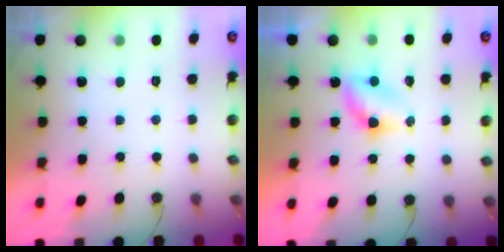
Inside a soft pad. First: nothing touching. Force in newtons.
{"total": 4.3, "press": 4.2, "slide": 0.5}